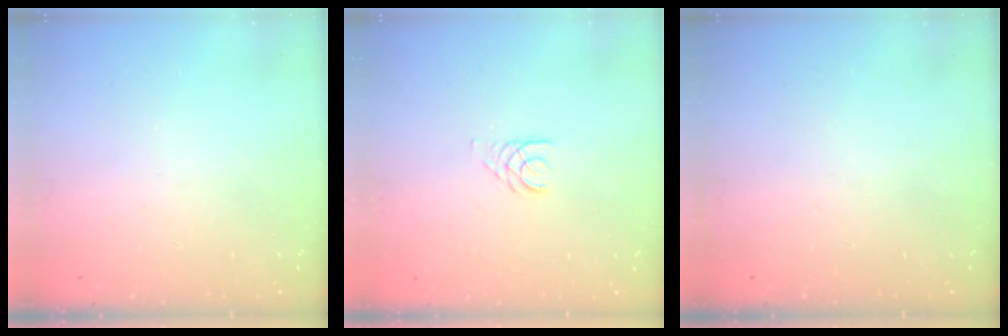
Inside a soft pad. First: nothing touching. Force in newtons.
{"total": 2.5, "press": 2.5, "slide": 0.3}
{"total": 0.0}